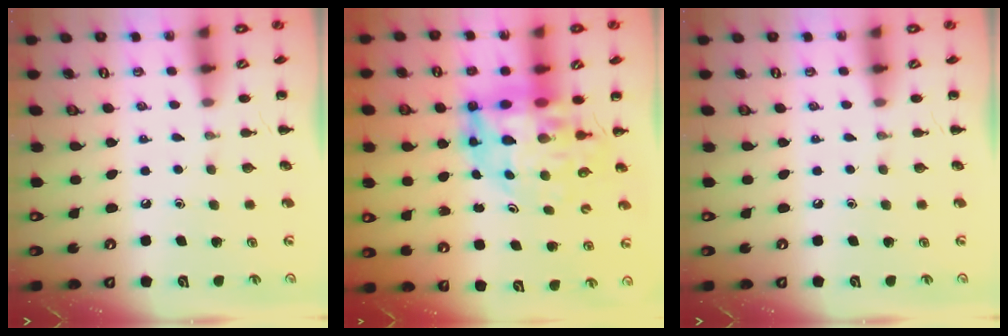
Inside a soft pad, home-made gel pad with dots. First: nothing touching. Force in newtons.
{"total": 13.8, "press": 13.2, "slide": 4.1}
{"total": 0.0}